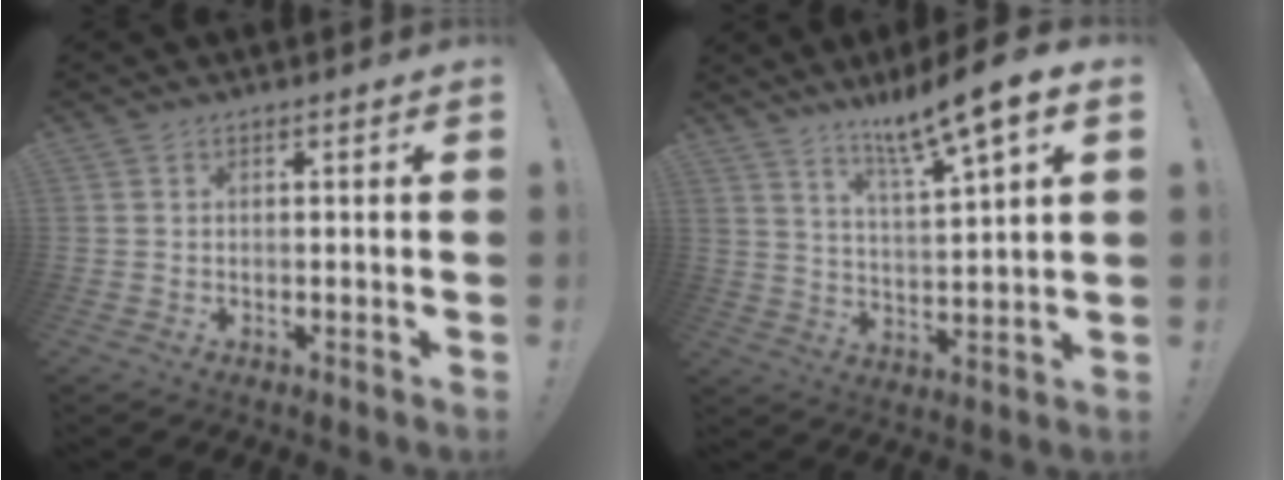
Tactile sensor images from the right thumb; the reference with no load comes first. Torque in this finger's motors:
{"motor_torque": [-0.38, 1.29, 0.13, 0.21, 0.27]}